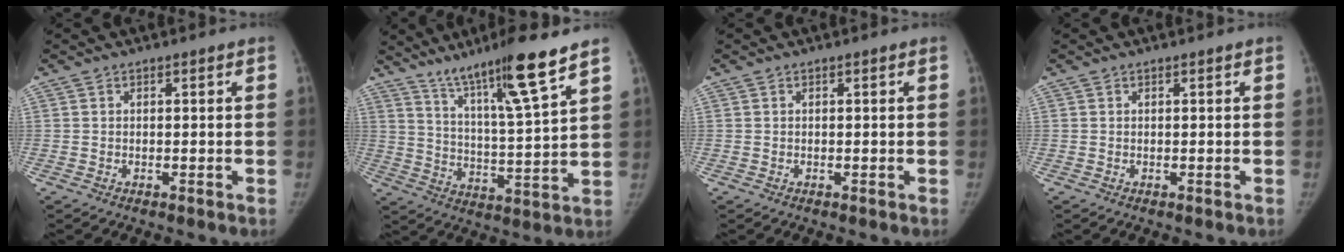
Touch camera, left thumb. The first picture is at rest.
{"total": 15.2, "force": [10.6, 0.1, 11.0], "torque": [-0.181, -0.059, 0.181]}
{"total": 0.0}
{"total": 0.0}